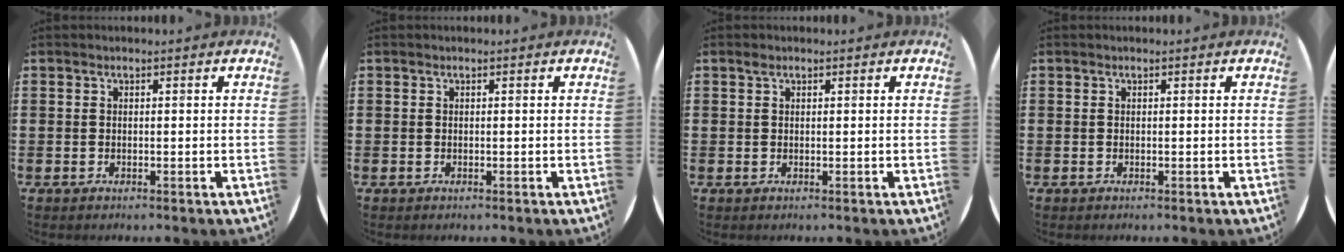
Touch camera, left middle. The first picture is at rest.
{"total": 0.0}
{"total": 0.6, "force": [0.4, 0.4, 0.1], "torque": [0.003, -0.001, 0.007]}
{"total": 0.0}